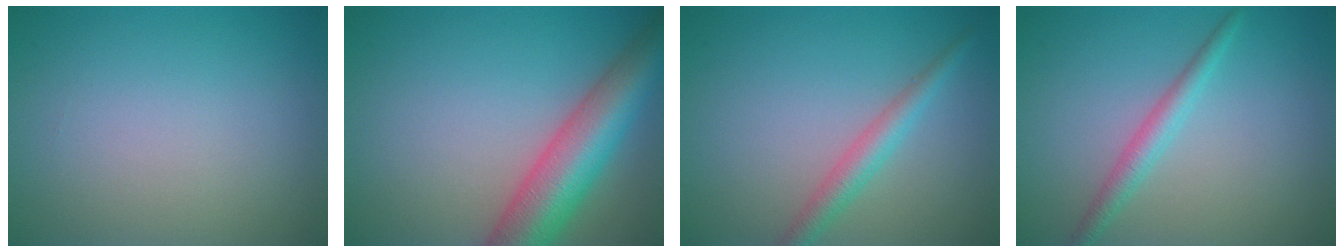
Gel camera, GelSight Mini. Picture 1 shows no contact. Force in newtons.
{"total": 8.5, "press": 8.5, "slide": 0.4}
{"total": 2.6, "press": 2.6, "slide": 0.0}
{"total": 1.5, "press": 1.5, "slide": 0.1}